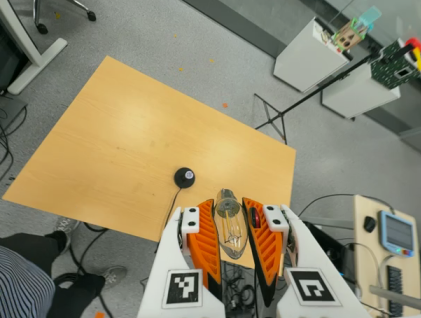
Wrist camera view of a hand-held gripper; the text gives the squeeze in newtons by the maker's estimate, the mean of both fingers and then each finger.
{"total": 22.7, "left": 24.3, "right": 21.1}